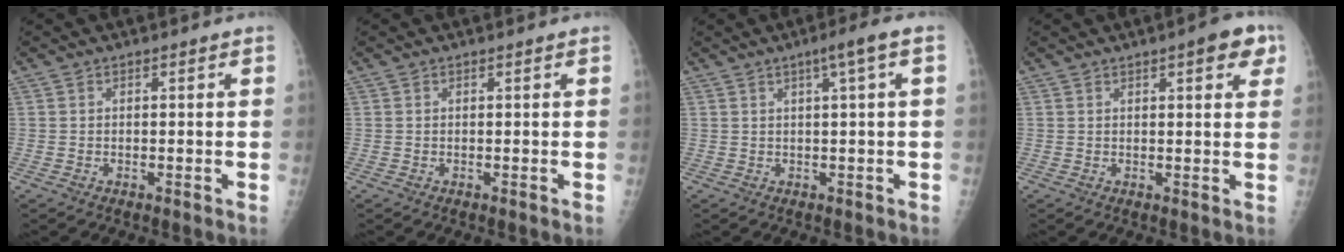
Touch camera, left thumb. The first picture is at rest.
{"total": 0.0}
{"total": 3.8, "force": [1.3, -0.3, 3.6], "torque": [-0.060, 0.009, 0.022]}
{"total": 5.8, "force": [2.9, 1.9, 4.7], "torque": [-0.039, -0.004, 0.029]}